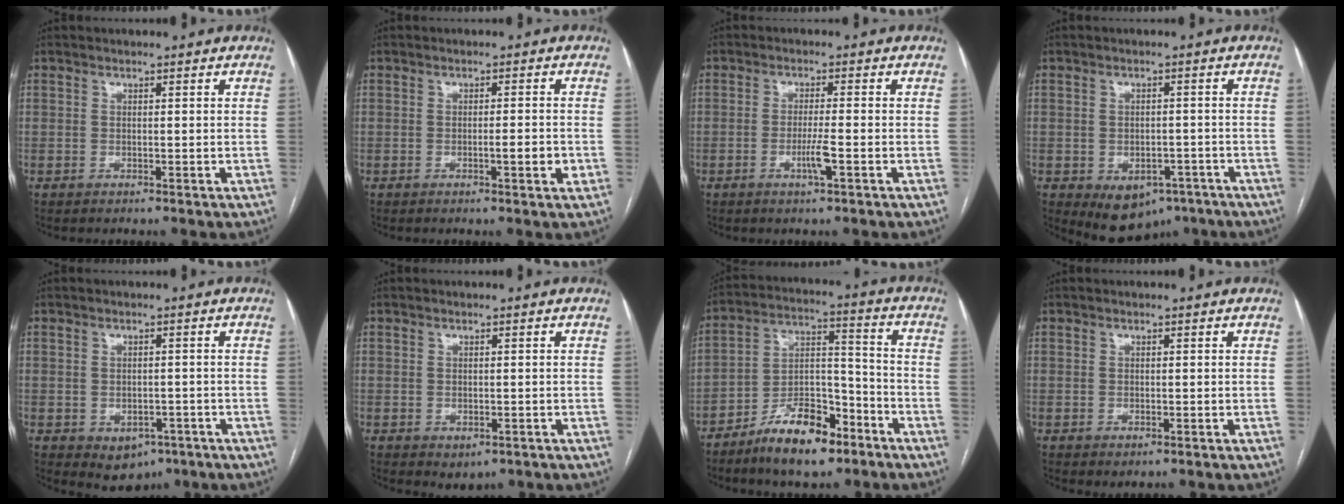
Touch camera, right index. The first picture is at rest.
{"total": 2.6, "force": [-0.8, 0.3, 2.4], "torque": [-0.038, 0.000, -0.011]}
{"total": 3.2, "force": [-1.3, -0.2, 2.9], "torque": [-0.057, -0.005, -0.026]}
{"total": 7.7, "force": [-4.4, 5.3, 3.5], "torque": [-0.043, 0.011, -0.050]}
{"total": 4.9, "force": [-2.4, 3.6, 2.3], "torque": [-0.023, 0.001, -0.020]}
{"total": 2.4, "force": [-1.1, 1.6, 1.3], "torque": [-0.011, -0.001, -0.002]}
{"total": 13.1, "force": [-8.8, 4.7, 8.5], "torque": [-0.151, 0.014, -0.155]}
{"total": 0.9, "force": [-0.4, 0.5, 0.6], "torque": [-0.005, 0.000, 0.000]}